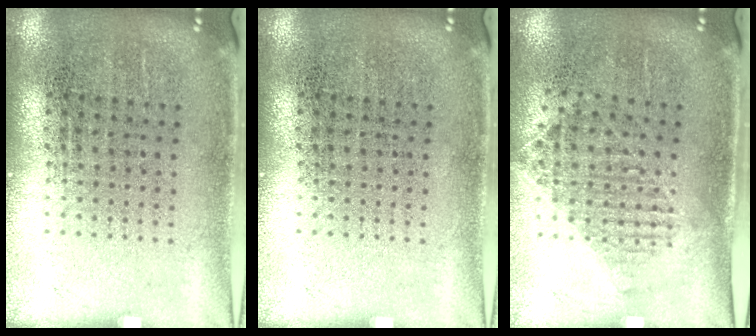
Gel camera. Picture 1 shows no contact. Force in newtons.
{"total": 0.0}
{"total": 1.2, "press": 1.1, "slide": 0.5}